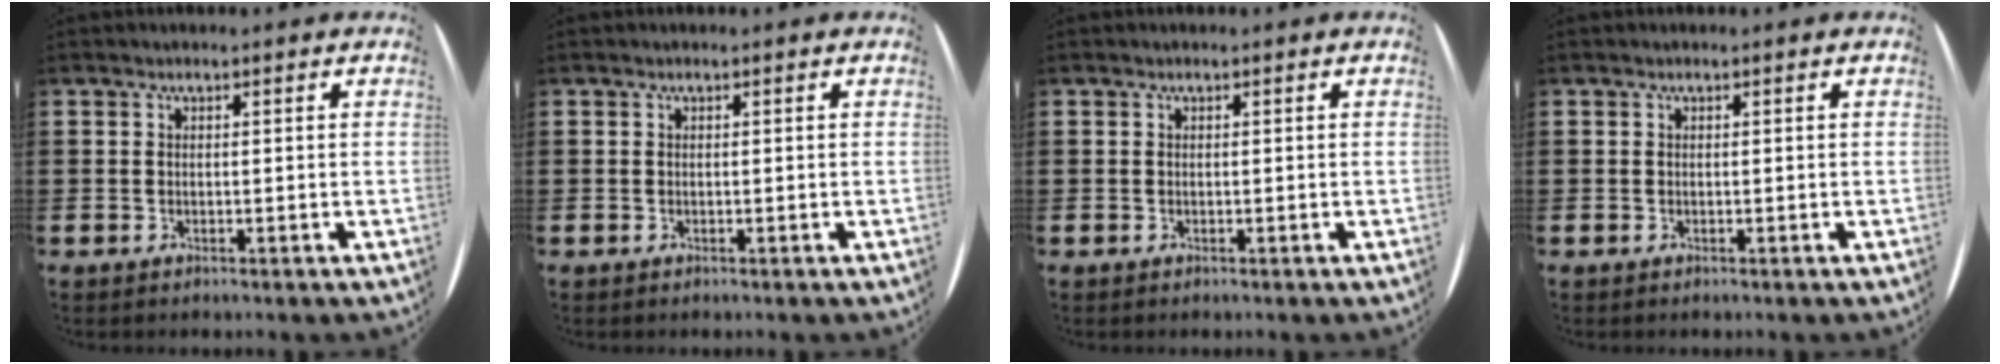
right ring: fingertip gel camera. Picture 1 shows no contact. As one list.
[{"total": 0.0}, {"total": 0.0}, {"total": 0.0}]